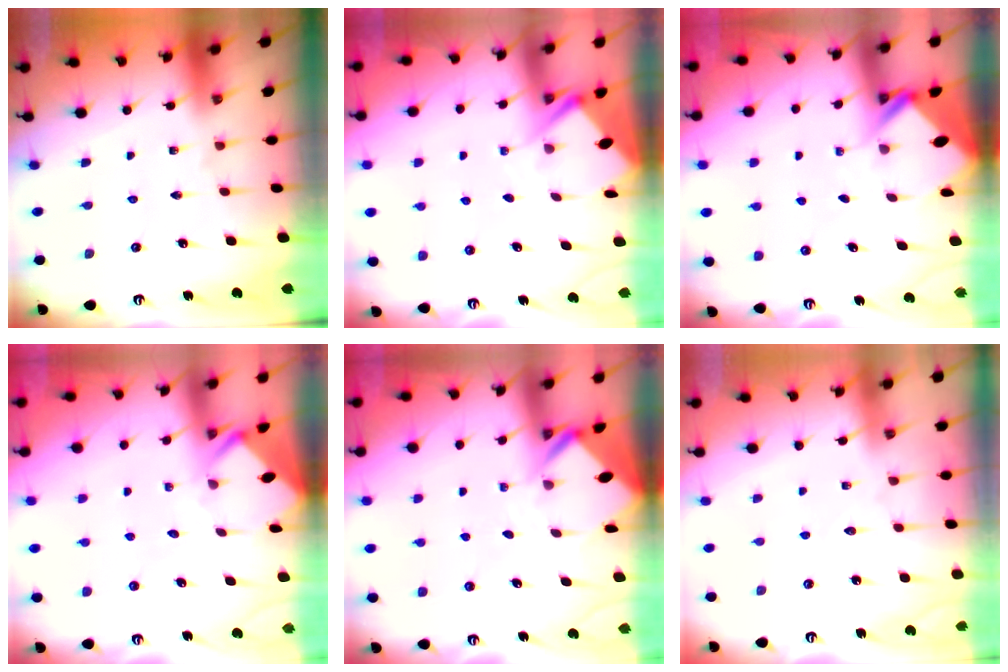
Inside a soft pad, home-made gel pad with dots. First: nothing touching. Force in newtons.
{"total": 2.7, "press": 2.7, "slide": 0.4}
{"total": 2.7, "press": 2.7, "slide": 0.0}
{"total": 3.6, "press": 3.6, "slide": 0.3}
{"total": 3.1, "press": 3.1, "slide": 0.1}
{"total": 4.1, "press": 4.0, "slide": 0.6}